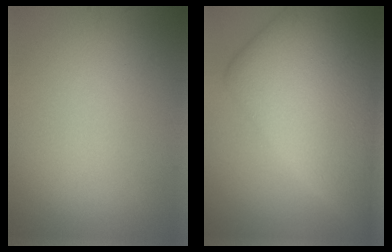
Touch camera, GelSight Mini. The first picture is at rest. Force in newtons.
{"total": 16.2, "press": 16.2, "slide": 0.3}